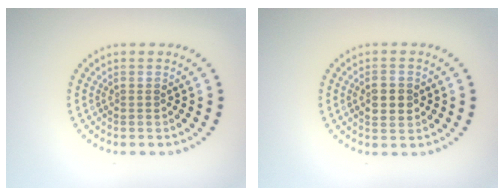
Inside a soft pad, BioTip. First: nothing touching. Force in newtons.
{"total": 2.9, "press": 2.9, "slide": 0.2}